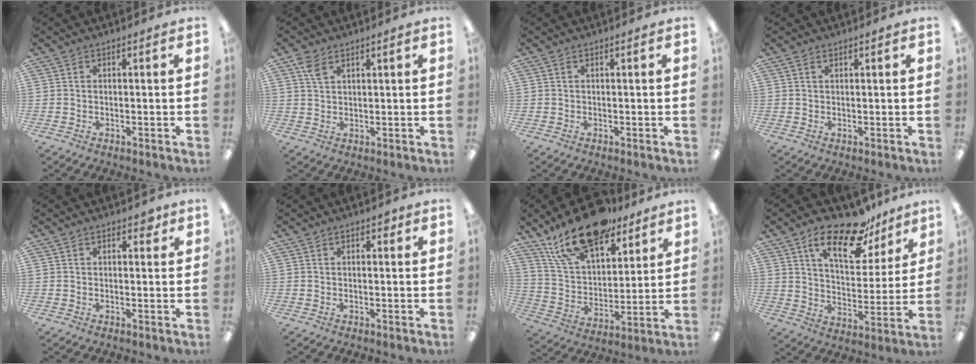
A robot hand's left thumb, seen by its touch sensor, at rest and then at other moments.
{"total": 3.5, "force": [2.4, 1.5, 2.1], "torque": [-0.039, -0.004, 0.042]}
{"total": 0.0}
{"total": 1.1, "force": [0.6, 0.5, 0.7], "torque": [-0.016, 0.001, 0.011]}
{"total": 2.0, "force": [1.3, 1.1, 1.1], "torque": [-0.008, -0.003, 0.019]}
{"total": 1.3, "force": [0.7, 0.7, 0.7], "torque": [-0.008, 0.000, 0.011]}
{"total": 19.5, "force": [14.2, 8.6, 10.2], "torque": [-0.180, -0.071, 0.251]}
{"total": 17.9, "force": [12.0, 7.7, 10.8], "torque": [-0.171, -0.058, 0.202]}